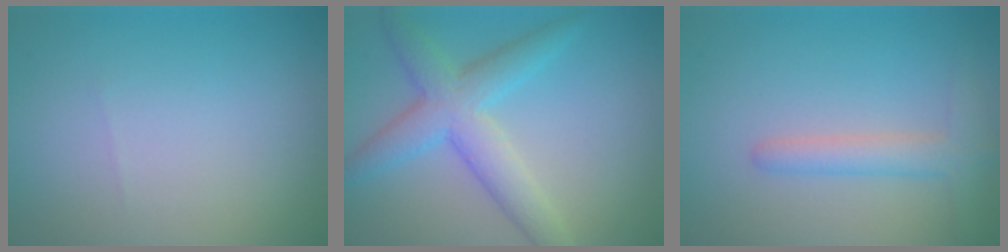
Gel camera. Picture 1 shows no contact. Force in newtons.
{"total": 5.1, "press": 5.1, "slide": 0.1}
{"total": 2.6, "press": 2.6, "slide": 0.1}